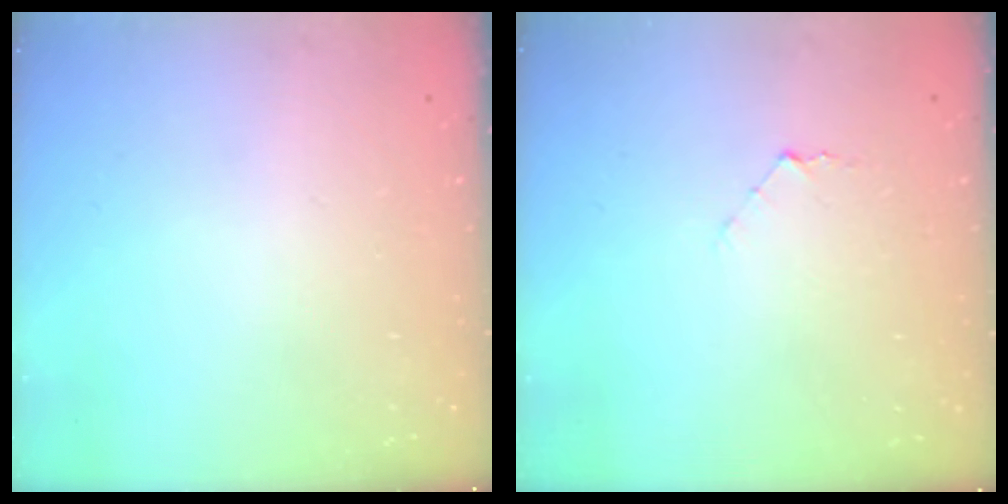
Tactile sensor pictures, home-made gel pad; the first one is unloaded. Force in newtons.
{"total": 3.8, "press": 3.8, "slide": 0.4}